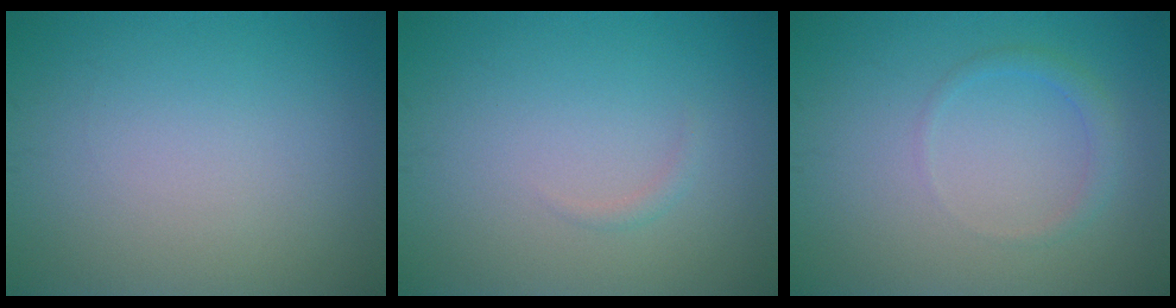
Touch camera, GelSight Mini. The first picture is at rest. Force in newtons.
{"total": 0.6, "press": 0.6, "slide": 0.0}
{"total": 1.4, "press": 1.4, "slide": 0.1}